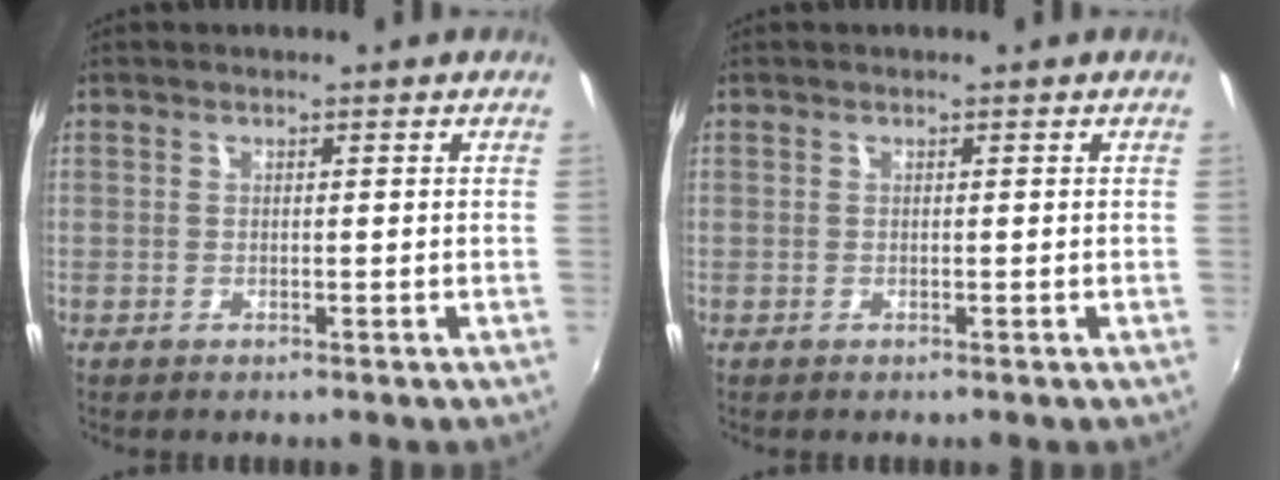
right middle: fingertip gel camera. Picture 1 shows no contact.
{"total": 0.0}